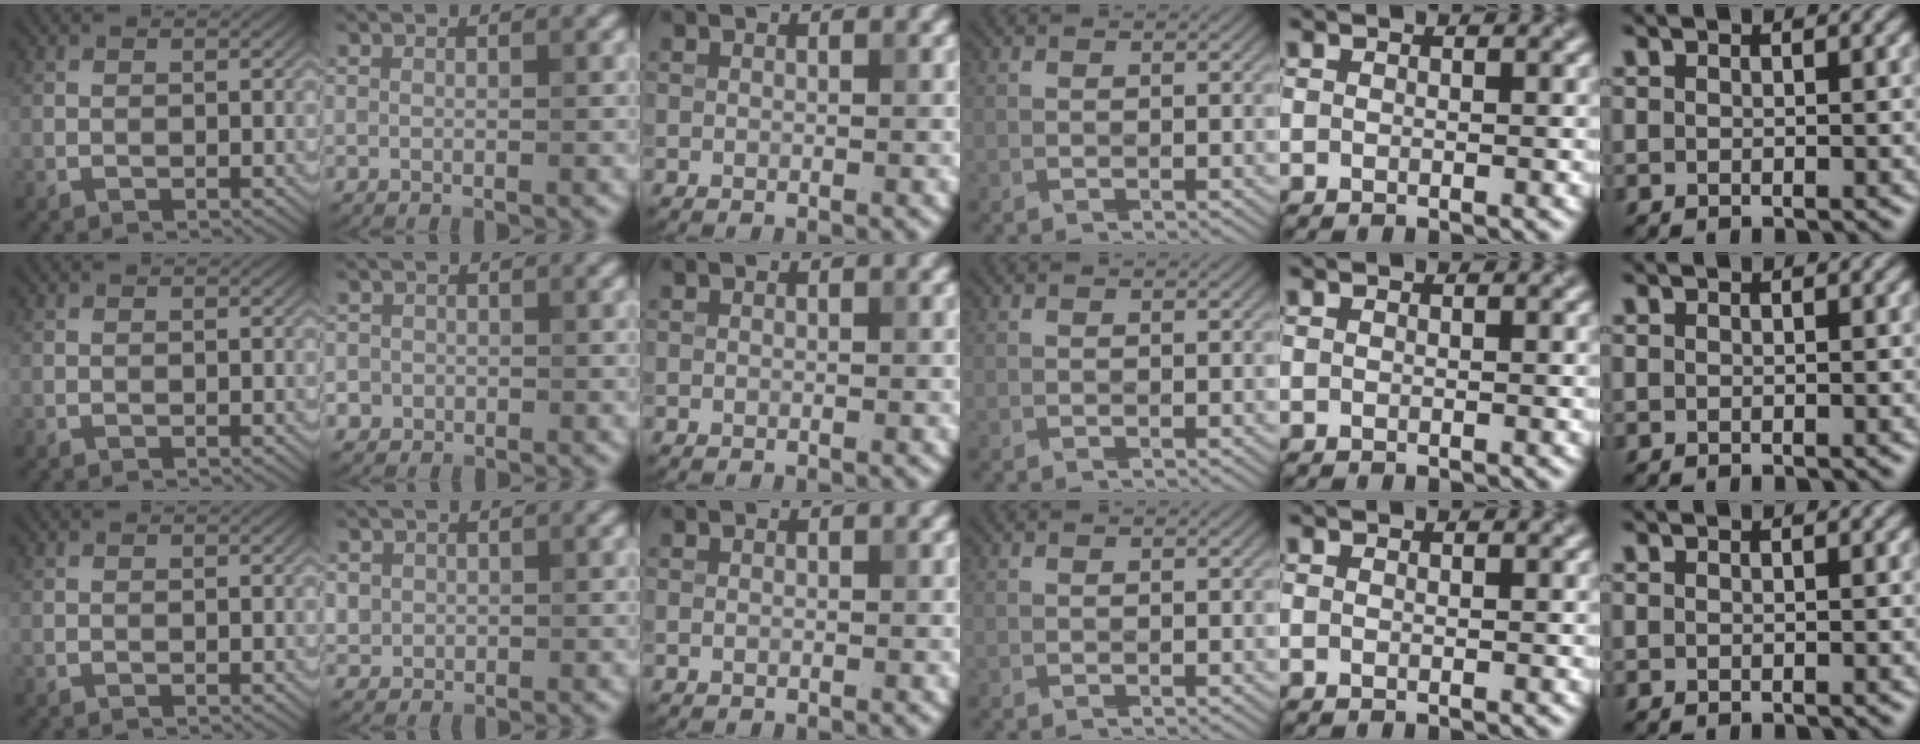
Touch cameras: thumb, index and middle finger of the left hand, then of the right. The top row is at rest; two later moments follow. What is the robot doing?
{"motion": "fold", "object": "canvas paper"}